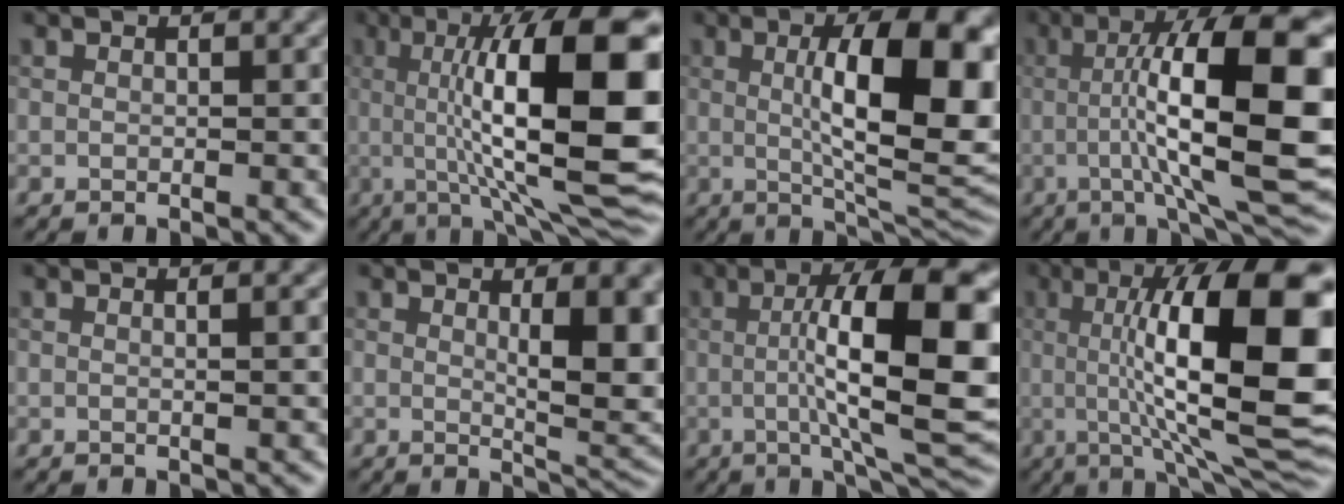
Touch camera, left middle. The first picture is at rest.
{"total": 16.0, "force": [1.2, 4.1, 15.4], "torque": [-0.204, 0.008, 0.013]}
{"total": 12.5, "force": [1.4, 3.9, 11.8], "torque": [-0.163, 0.003, 0.024]}
{"total": 14.4, "force": [0.1, 3.0, 14.1], "torque": [-0.199, 0.019, 0.001]}
{"total": 1.3, "force": [0.2, 0.4, 1.3], "torque": [-0.015, 0.004, -0.004]}
{"total": 7.6, "force": [1.3, 2.1, 7.2], "torque": [-0.097, -0.011, 0.029]}
{"total": 13.1, "force": [0.4, 3.1, 12.7], "torque": [-0.178, 0.008, 0.005]}
{"total": 15.8, "force": [1.4, 4.0, 15.2], "torque": [-0.202, 0.006, 0.016]}